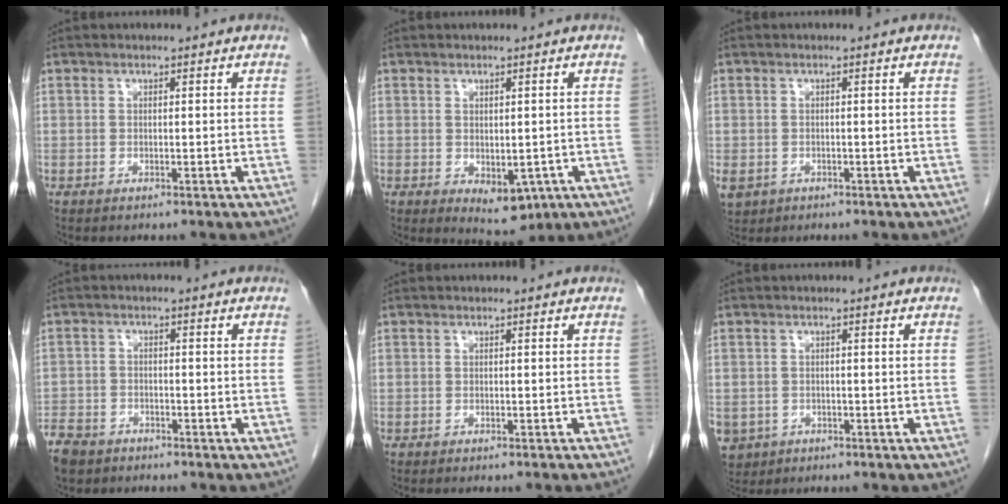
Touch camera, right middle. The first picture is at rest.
{"total": 4.7, "force": [-1.3, 2.5, 3.7], "torque": [-0.044, -0.011, -0.001]}
{"total": 4.6, "force": [-2.0, 3.8, 1.6], "torque": [-0.043, -0.005, -0.026]}
{"total": 6.8, "force": [-5.3, 3.9, 1.9], "torque": [-0.047, -0.003, -0.094]}
{"total": 3.0, "force": [-2.6, -0.3, 1.3], "torque": [-0.015, 0.002, -0.032]}
{"total": 5.7, "force": [-2.7, 4.8, 1.4], "torque": [-0.034, 0.000, -0.039]}